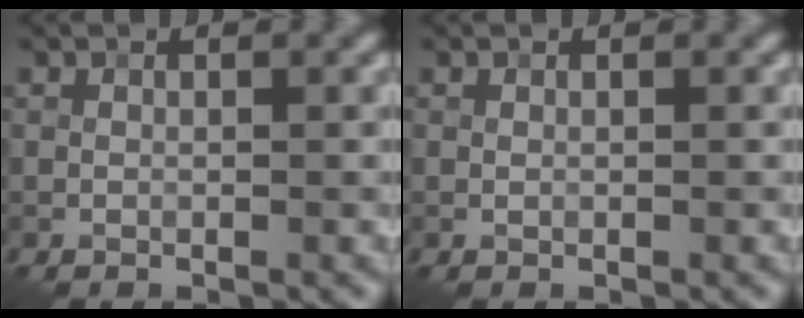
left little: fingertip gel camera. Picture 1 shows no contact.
{"total": 0.0}